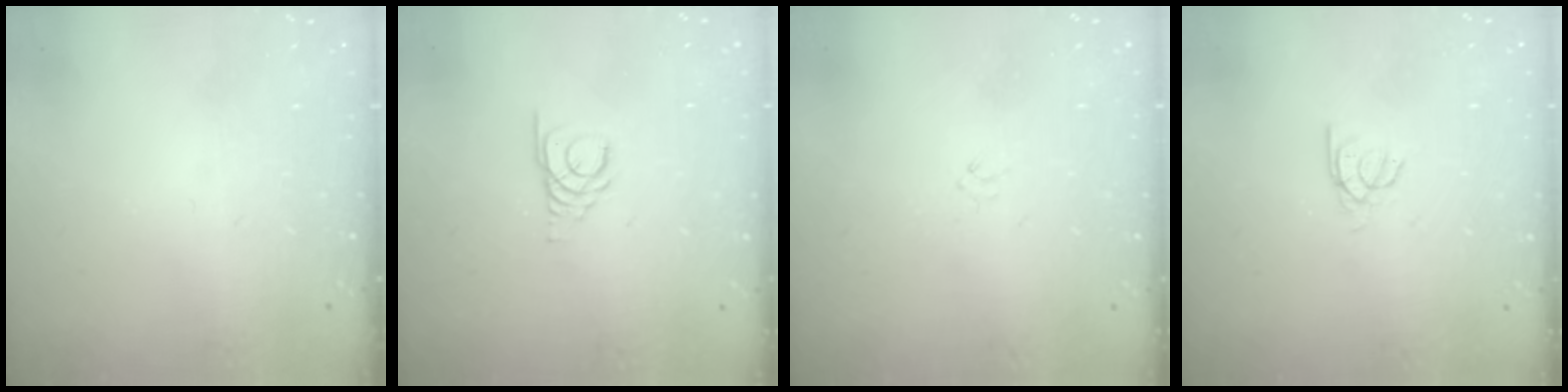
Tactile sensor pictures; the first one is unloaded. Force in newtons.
{"total": 3.2, "press": 3.2, "slide": 0.3}
{"total": 0.0}
{"total": 2.5, "press": 2.4, "slide": 0.3}